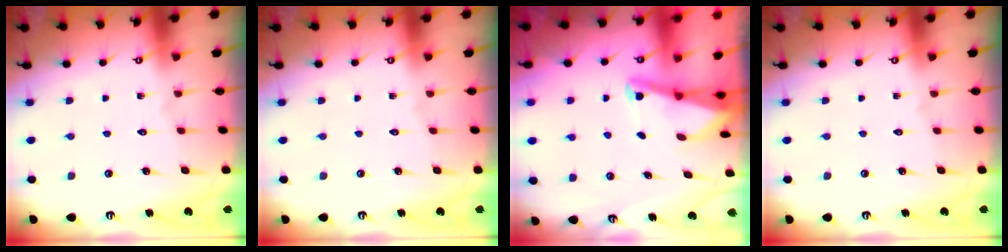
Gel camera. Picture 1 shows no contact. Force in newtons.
{"total": 0.0}
{"total": 2.1, "press": 2.1, "slide": 0.3}
{"total": 0.0}